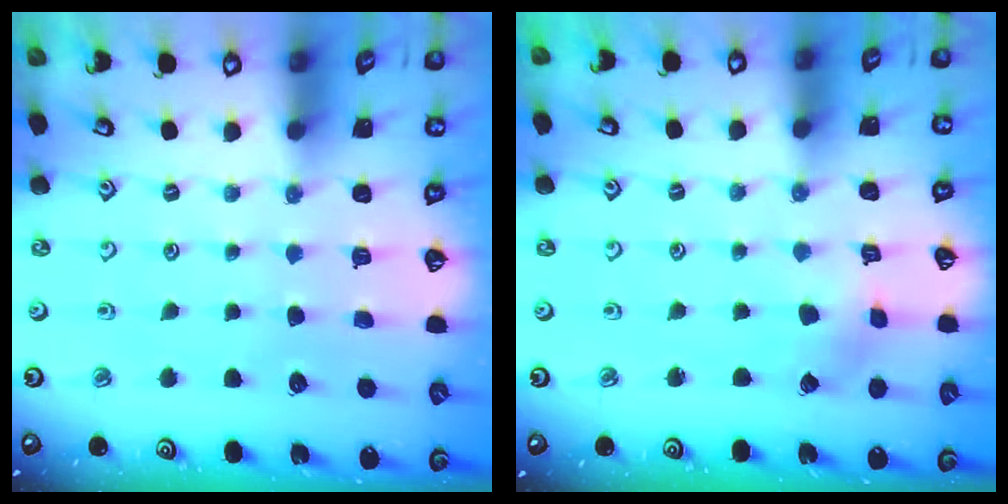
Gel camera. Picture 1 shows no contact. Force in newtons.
{"total": 1.6, "press": 1.6, "slide": 0.1}